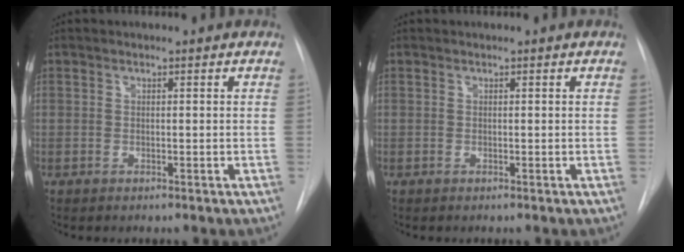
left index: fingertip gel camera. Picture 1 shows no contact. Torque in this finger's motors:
{"motor_torque": [0.00, 0.00, 0.00, -0.01]}